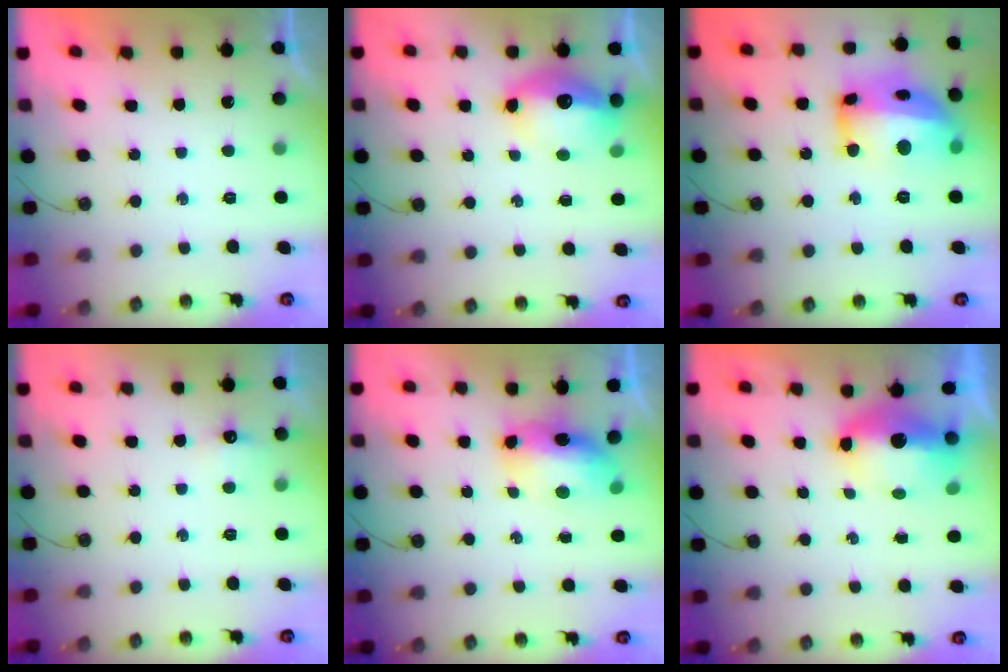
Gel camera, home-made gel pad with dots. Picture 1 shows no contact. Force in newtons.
{"total": 11.1, "press": 11.0, "slide": 1.1}
{"total": 19.2, "press": 19.1, "slide": 1.7}
{"total": 4.3, "press": 4.3, "slide": 0.7}
{"total": 9.7, "press": 9.5, "slide": 1.5}
{"total": 8.9, "press": 8.9, "slide": 0.8}